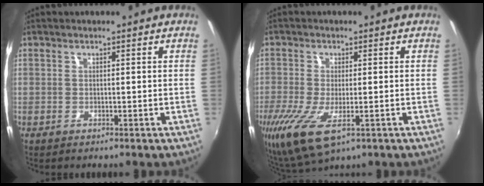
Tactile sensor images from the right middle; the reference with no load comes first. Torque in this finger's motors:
{"motor_torque": [1.54, -0.59, 0.63, 0.21]}